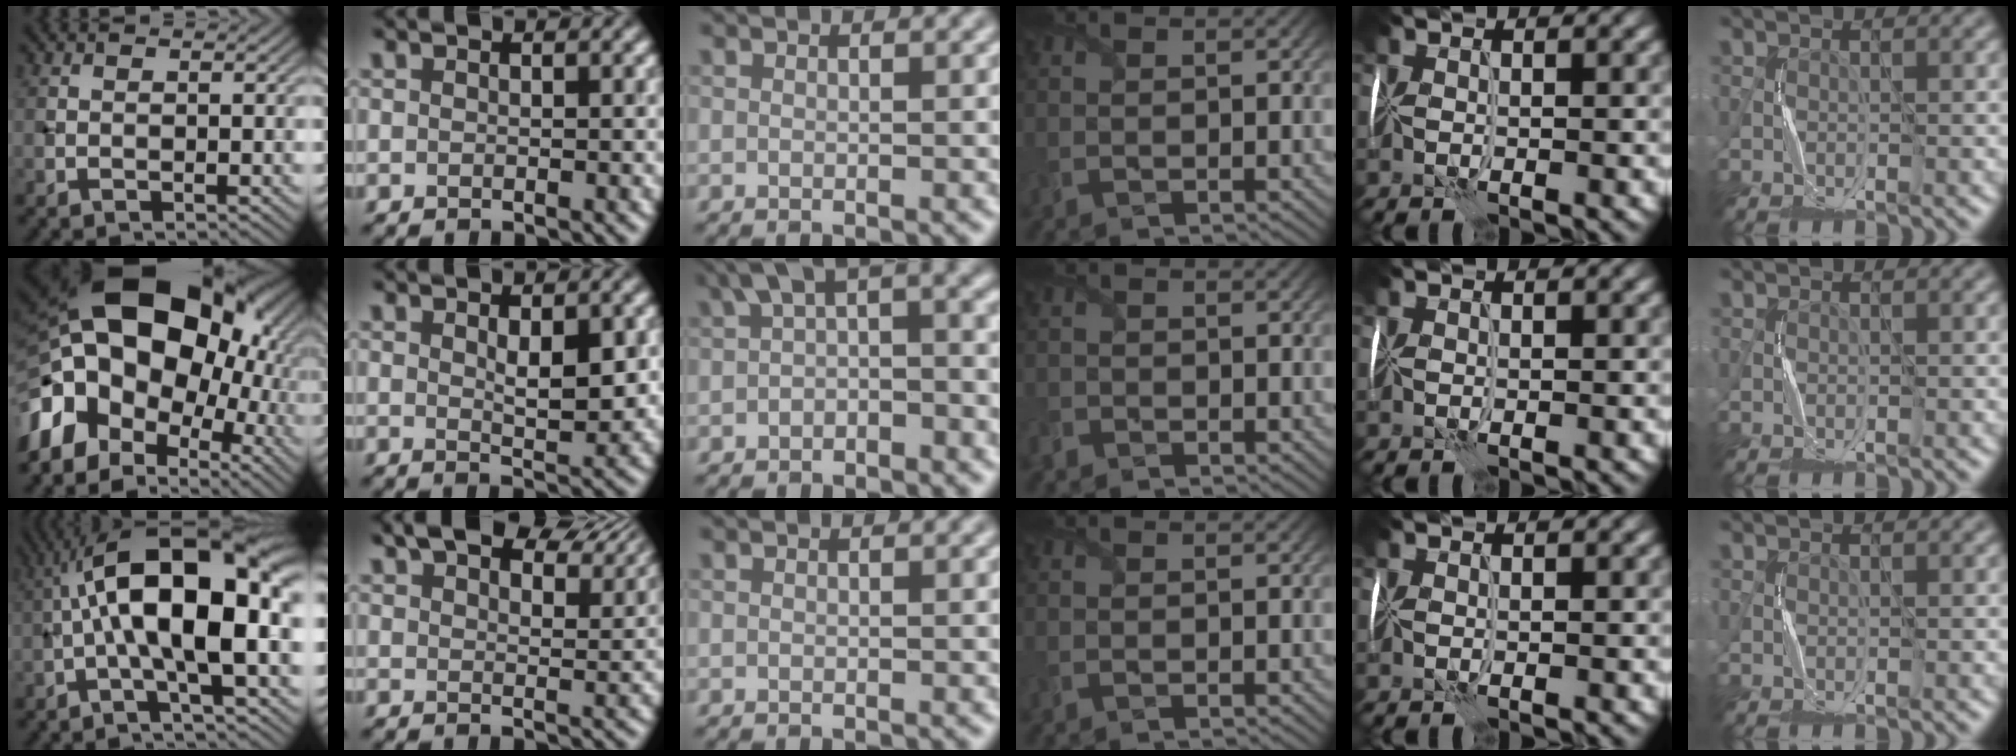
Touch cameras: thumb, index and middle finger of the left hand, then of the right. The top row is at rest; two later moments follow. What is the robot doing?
{"motion": "fold", "object": "wrapping paper"}